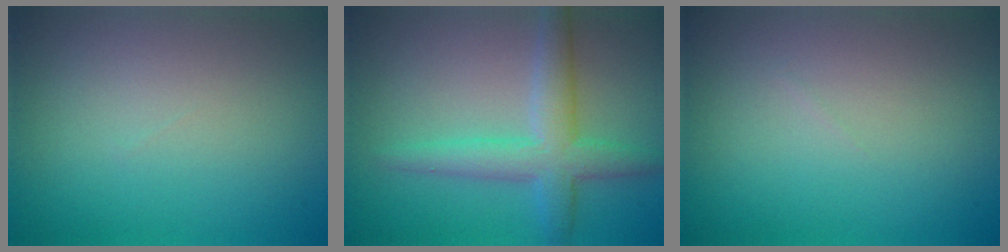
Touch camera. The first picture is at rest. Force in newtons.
{"total": 4.5, "press": 4.5, "slide": 0.1}
{"total": 0.0}